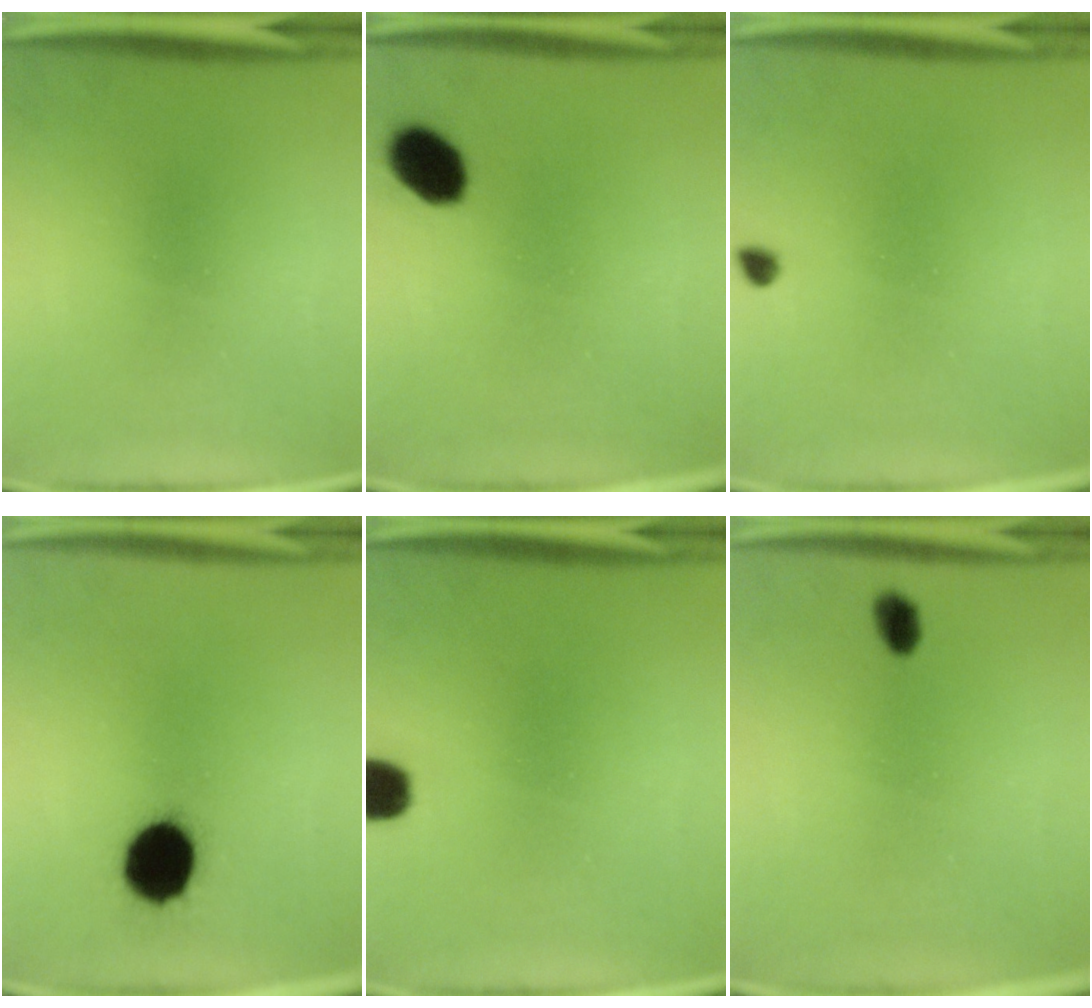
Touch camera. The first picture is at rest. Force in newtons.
{"total": 7.3}
{"total": 1.2}
{"total": 12.2}
{"total": 4.8}
{"total": 2.7}